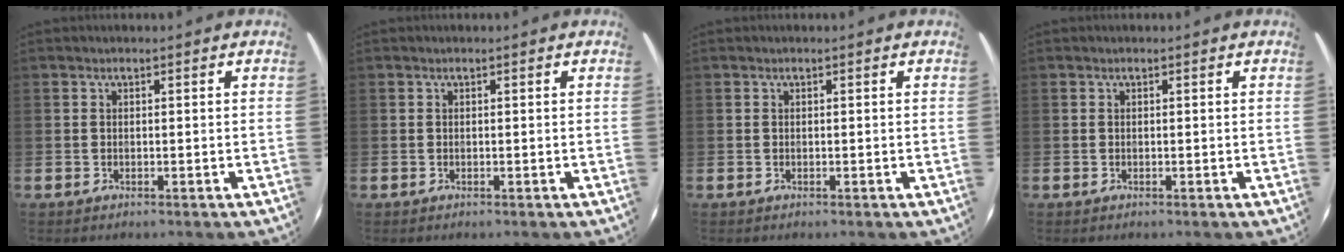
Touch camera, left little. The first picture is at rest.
{"total": 0.0}
{"total": 0.0}
{"total": 0.0}